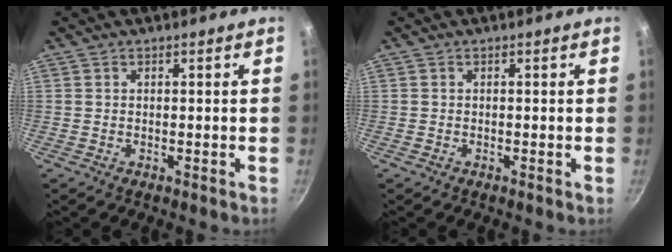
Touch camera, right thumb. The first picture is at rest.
{"total": 0.0}